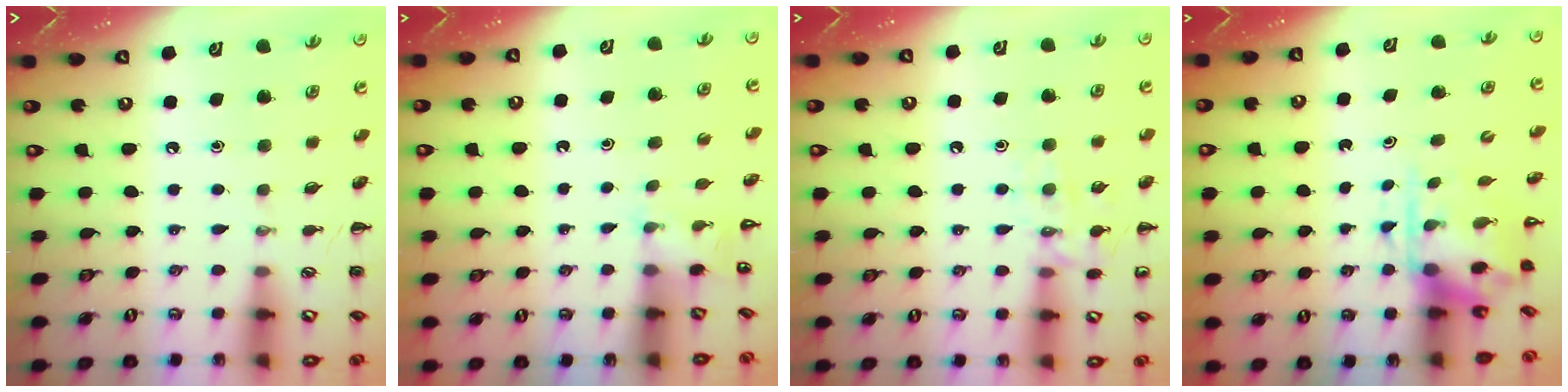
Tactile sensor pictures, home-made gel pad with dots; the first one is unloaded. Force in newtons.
{"total": 2.2, "press": 2.1, "slide": 0.7}
{"total": 9.9, "press": 9.9, "slide": 1.0}
{"total": 3.8, "press": 3.7, "slide": 0.9}